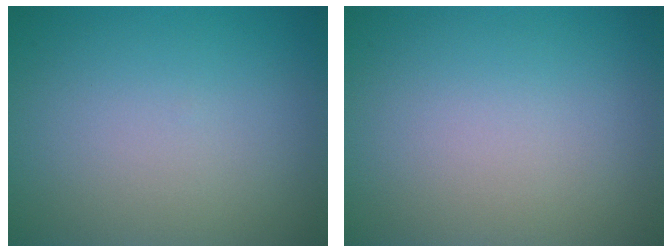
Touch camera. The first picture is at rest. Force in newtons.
{"total": 0.0}